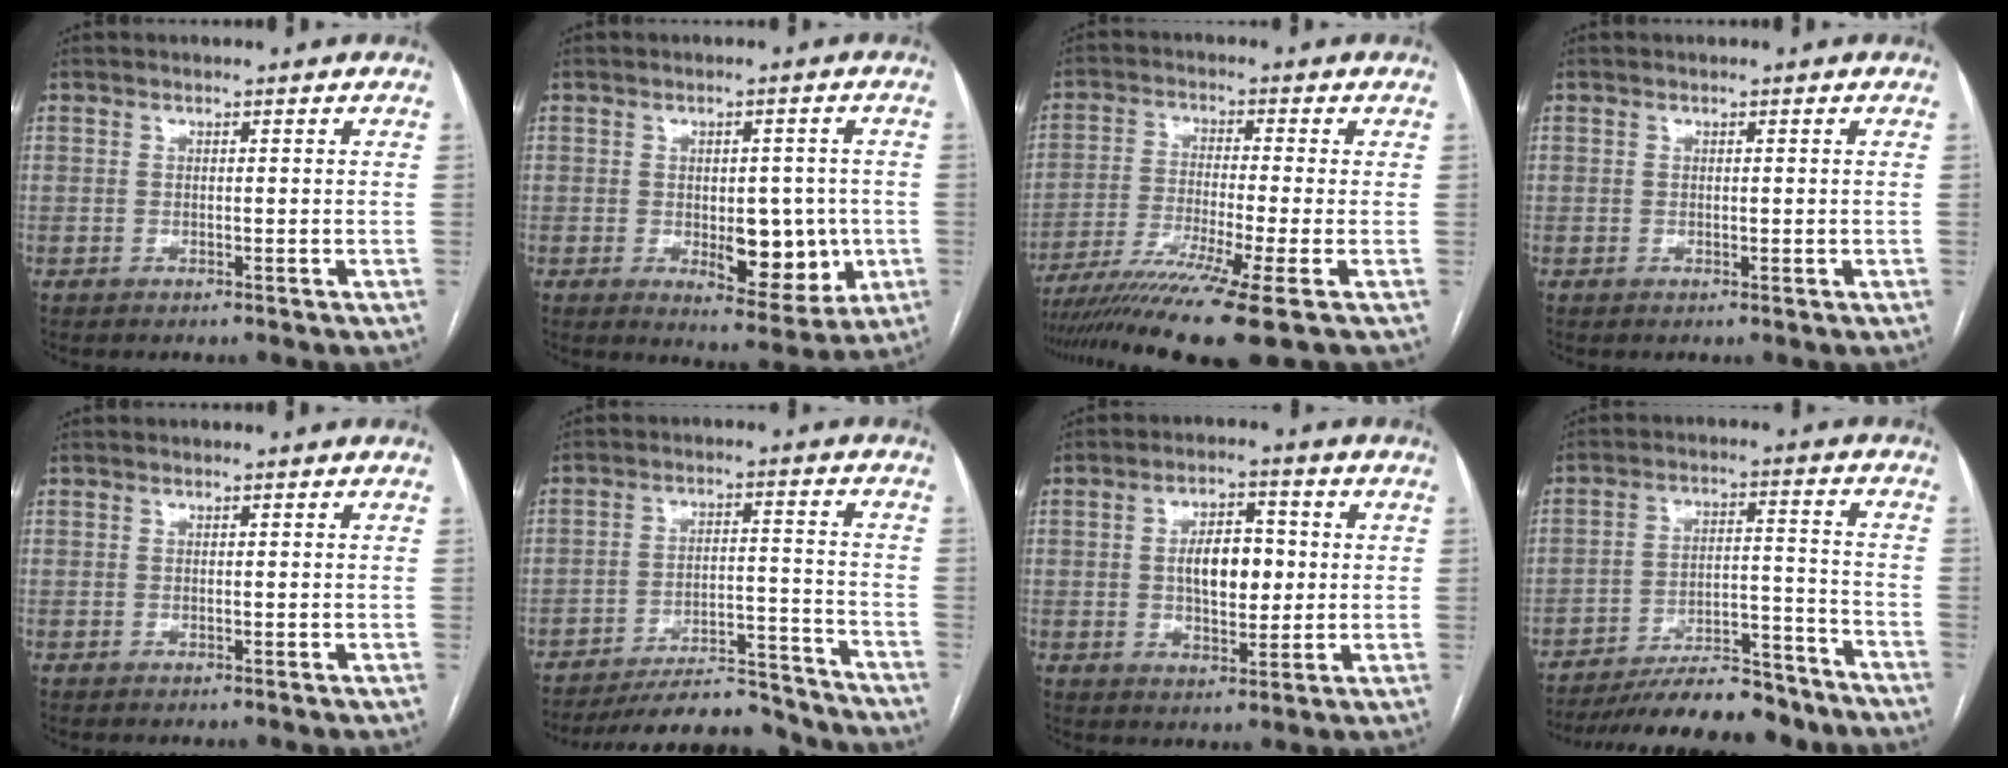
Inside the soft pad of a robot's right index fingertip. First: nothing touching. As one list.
[{"total": 9.2, "force": [-1.5, 4.5, 7.9], "torque": [-0.089, 0.001, -0.007]}, {"total": 13.0, "force": [-9.1, -1.9, 9.1], "torque": [-0.166, -0.036, -0.150]}, {"total": 0.6, "force": [0.1, 0.4, 0.4], "torque": [-0.006, -0.001, 0.003]}, {"total": 0.0}, {"total": 16.0, "force": [-15.1, 2.9, 4.3], "torque": [-0.071, 0.014, -0.221]}, {"total": 7.8, "force": [0.6, 3.8, 6.8], "torque": [-0.115, 0.012, 0.012]}, {"total": 17.6, "force": [-15.6, 3.4, 7.3], "torque": [-0.108, 0.010, -0.240]}]